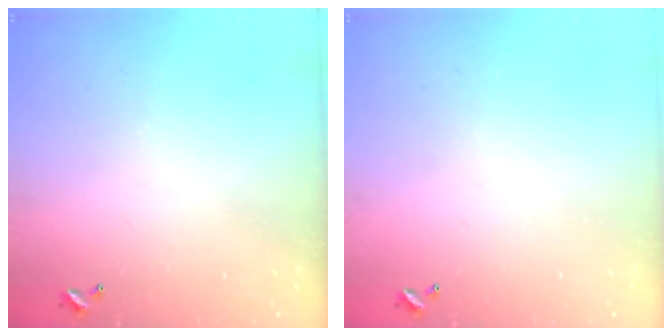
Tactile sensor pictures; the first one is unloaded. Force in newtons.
{"total": 0.0}